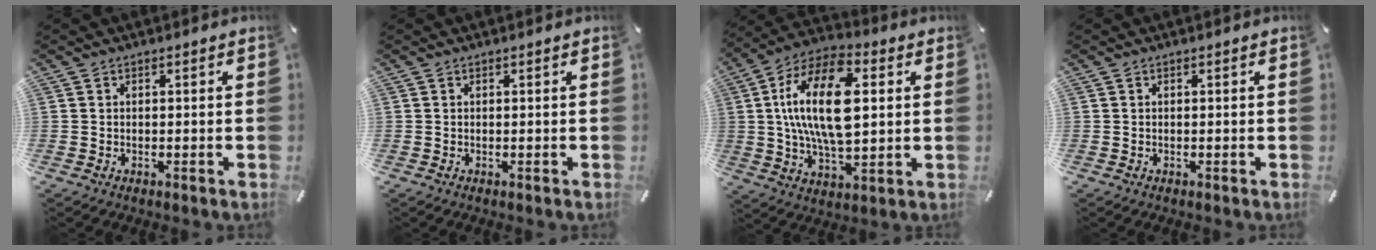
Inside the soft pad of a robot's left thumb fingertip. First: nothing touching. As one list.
[{"total": 0.0}, {"total": 20.0, "force": [3.5, 10.2, 16.8], "torque": [-0.332, -0.003, 0.052]}, {"total": 0.0}]